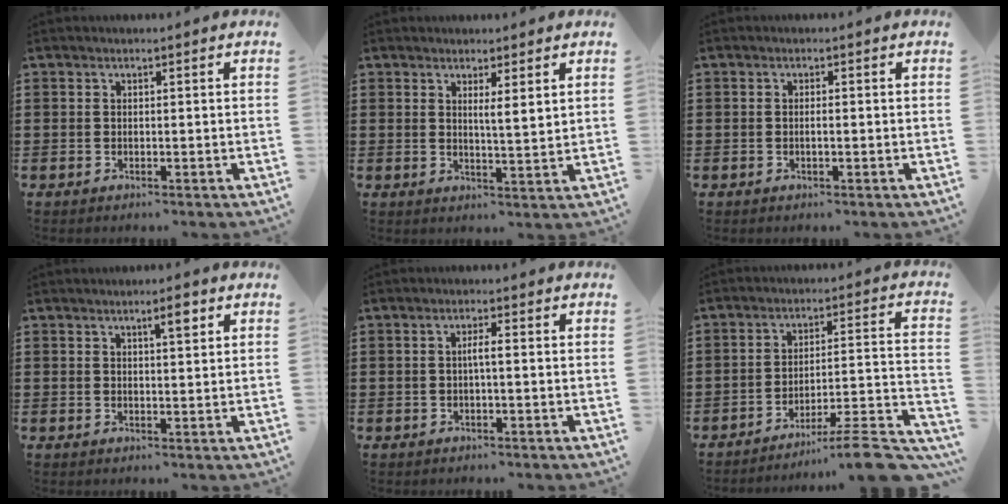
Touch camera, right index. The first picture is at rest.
{"total": 2.4, "force": [1.4, -0.3, 2.0], "torque": [-0.034, -0.008, 0.022]}
{"total": 0.9, "force": [-0.3, 0.2, 0.8], "torque": [-0.017, -0.001, -0.004]}
{"total": 3.1, "force": [1.7, 0.6, 2.5], "torque": [-0.035, 0.000, 0.023]}
{"total": 1.9, "force": [-0.3, 0.1, 1.9], "torque": [-0.036, 0.001, -0.007]}
{"total": 9.0, "force": [-7.7, -0.1, 4.6], "torque": [-0.062, -0.001, -0.150]}